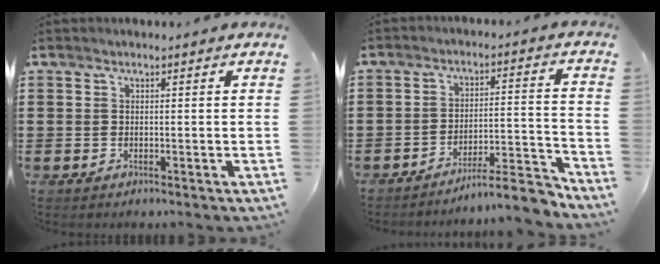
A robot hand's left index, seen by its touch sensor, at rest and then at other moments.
{"total": 7.6, "force": [-6.9, 0.2, 3.1], "torque": [-0.038, 0.010, -0.129]}